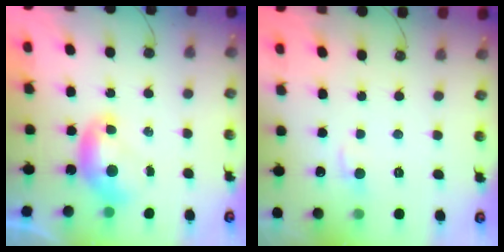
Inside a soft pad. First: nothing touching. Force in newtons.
{"total": 1.5, "press": 1.4, "slide": 0.6}